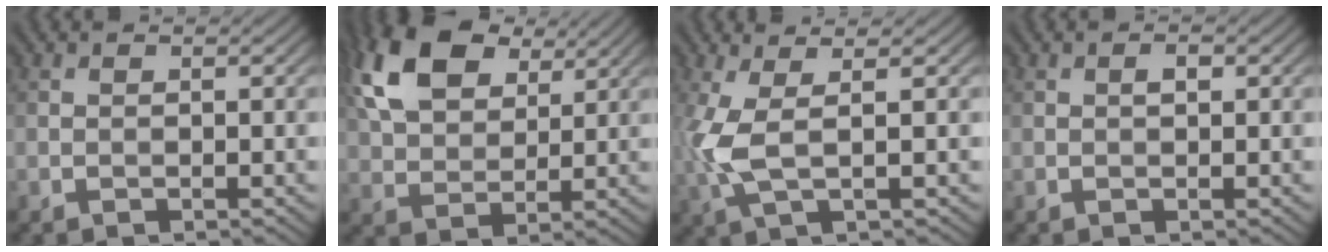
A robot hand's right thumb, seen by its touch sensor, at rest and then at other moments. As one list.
[{"total": 13.0, "force": [6.3, 7.7, 8.4], "torque": [-0.207, 0.028, 0.121]}, {"total": 5.2, "force": [0.5, 1.4, 4.9], "torque": [-0.126, 0.004, 0.009]}, {"total": 0.9, "force": [0.2, 0.4, 0.8], "torque": [-0.011, 0.002, 0.002]}]